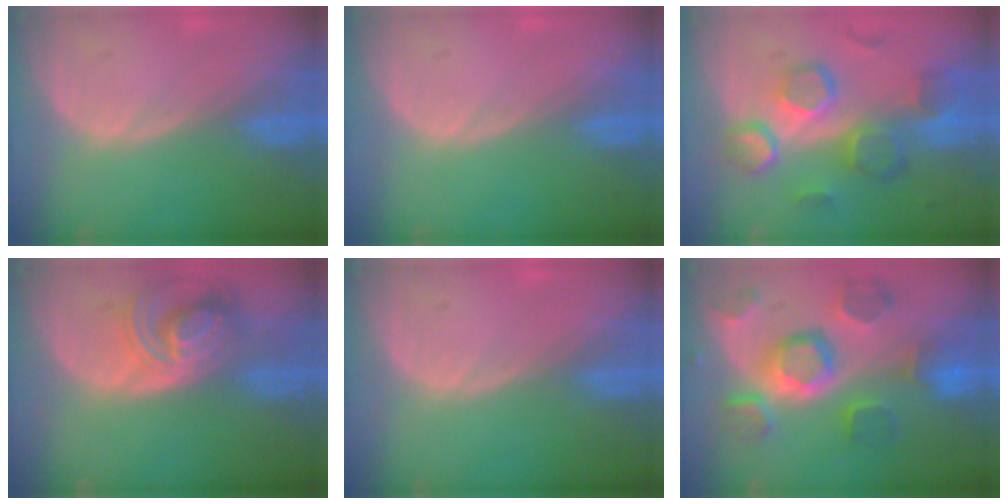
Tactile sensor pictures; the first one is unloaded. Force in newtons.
{"total": 0.0}
{"total": 10.4, "press": 9.0, "slide": 5.1}
{"total": 7.7, "press": 6.9, "slide": 3.4}
{"total": 0.0}
{"total": 11.3, "press": 10.0, "slide": 5.4}